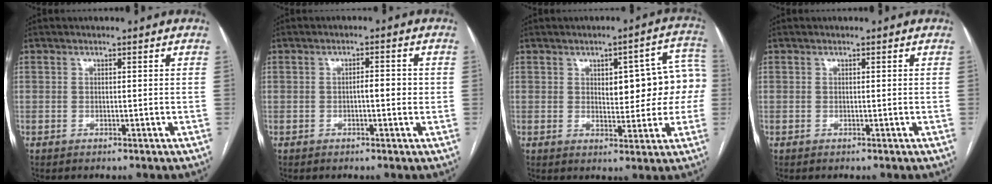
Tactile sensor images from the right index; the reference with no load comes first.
{"total": 2.6, "force": [-0.3, 0.7, 2.5], "torque": [-0.035, 0.005, -0.005]}
{"total": 11.2, "force": [1.0, 4.3, 10.2], "torque": [-0.111, 0.035, 0.018]}
{"total": 0.0}